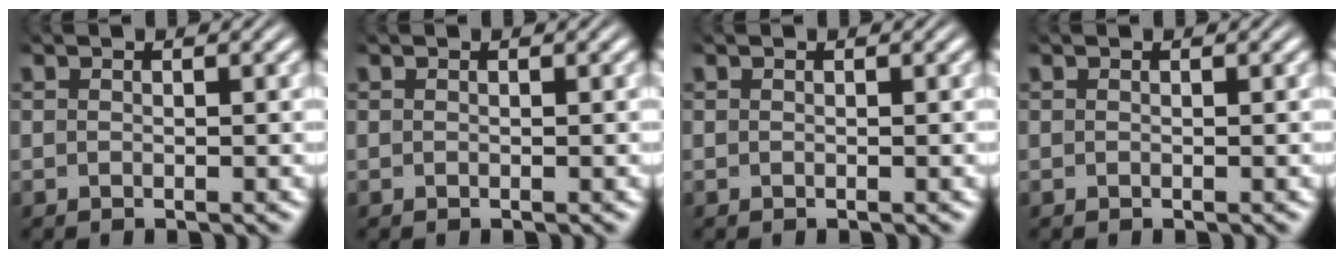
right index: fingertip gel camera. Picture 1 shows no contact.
{"total": 0.0}
{"total": 0.0}
{"total": 0.0}